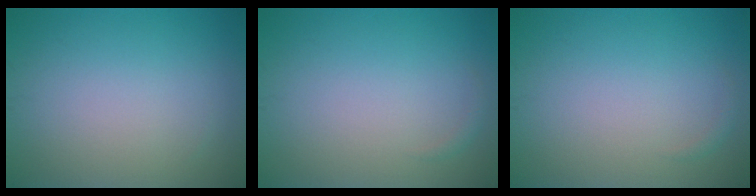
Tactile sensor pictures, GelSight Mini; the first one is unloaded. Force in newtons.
{"total": 0.6, "press": 0.6, "slide": 0.1}
{"total": 0.6, "press": 0.6, "slide": 0.1}